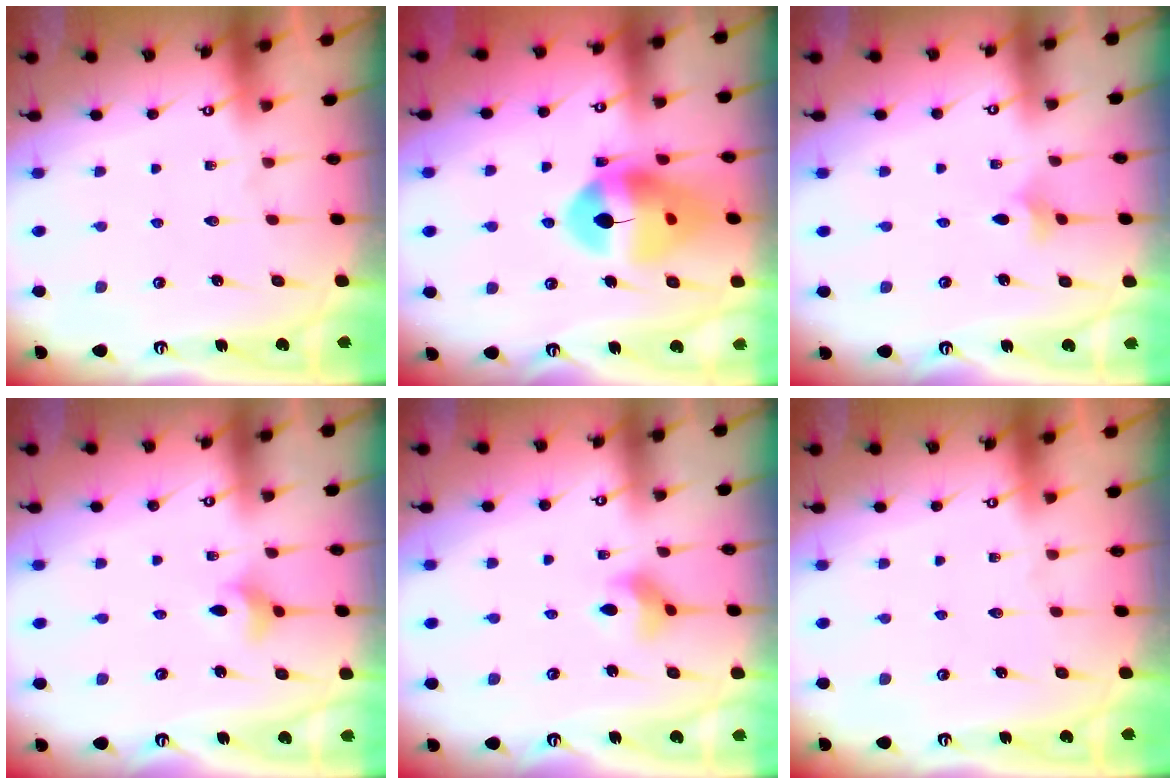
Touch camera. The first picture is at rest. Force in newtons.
{"total": 14.0, "press": 13.9, "slide": 1.5}
{"total": 2.5, "press": 2.5, "slide": 0.6}
{"total": 4.3, "press": 4.2, "slide": 0.7}
{"total": 4.5, "press": 4.5, "slide": 0.7}
{"total": 0.0}